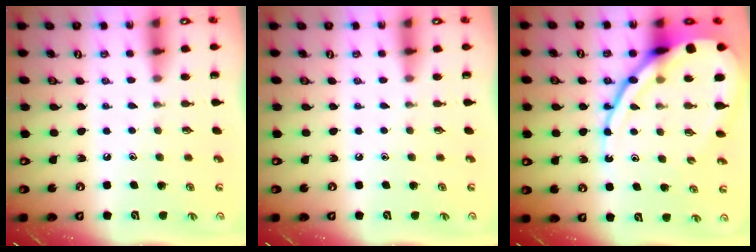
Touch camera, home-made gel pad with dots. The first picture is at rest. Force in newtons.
{"total": 0.0}
{"total": 19.1, "press": 18.9, "slide": 2.0}